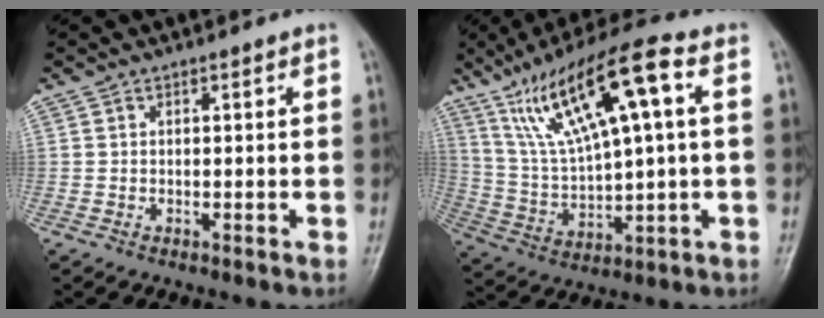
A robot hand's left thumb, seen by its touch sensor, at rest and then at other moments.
{"total": 18.0, "force": [6.9, 4.3, 16.0], "torque": [-0.291, 0.004, 0.133]}